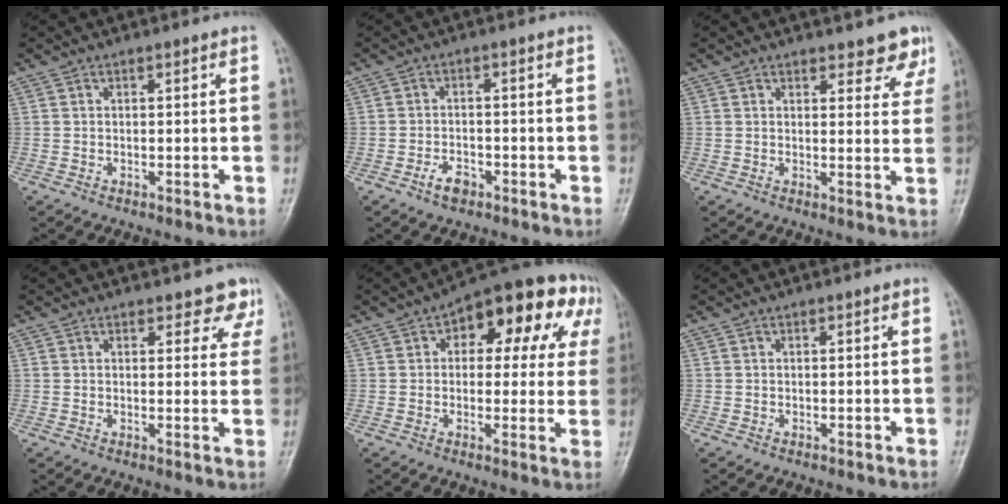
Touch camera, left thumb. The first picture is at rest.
{"total": 3.2, "force": [-2.1, 1.7, 1.6], "torque": [-0.028, 0.013, -0.035]}
{"total": 5.3, "force": [4.2, 2.3, 2.2], "torque": [0.008, -0.025, 0.043]}
{"total": 4.4, "force": [3.4, 2.3, 1.5], "torque": [0.018, -0.018, 0.030]}
{"total": 16.8, "force": [5.7, 9.3, 12.8], "torque": [-0.097, 0.024, 0.062]}
{"total": 0.0}